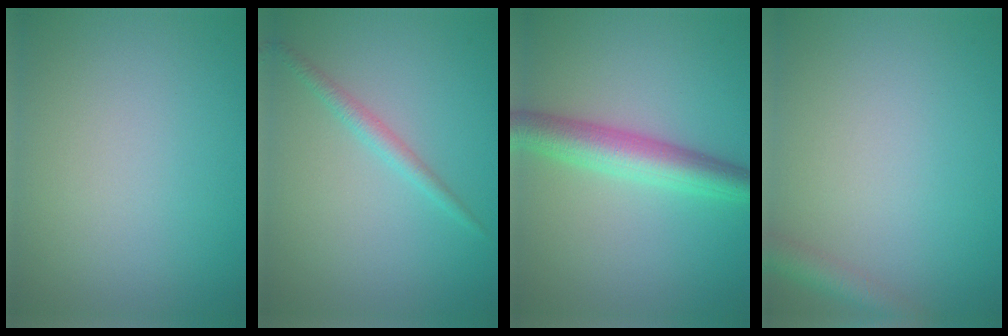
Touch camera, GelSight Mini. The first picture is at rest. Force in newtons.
{"total": 1.5, "press": 1.5, "slide": 0.0}
{"total": 4.8, "press": 4.8, "slide": 0.1}
{"total": 2.4, "press": 2.4, "slide": 0.1}